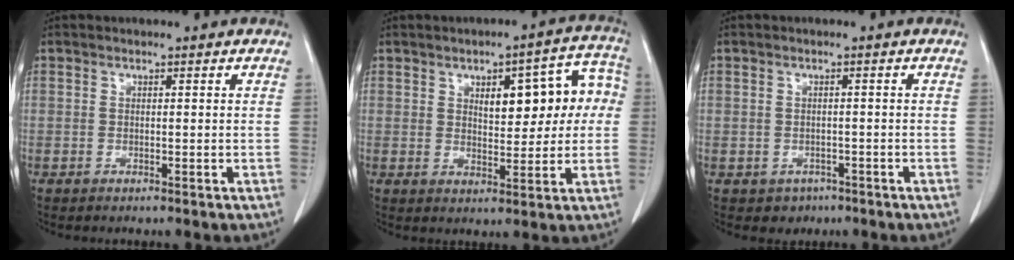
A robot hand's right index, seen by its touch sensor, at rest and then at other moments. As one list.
[{"total": 11.1, "force": [2.1, 4.4, 9.9], "torque": [-0.117, 0.036, 0.032]}, {"total": 2.4, "force": [-1.2, 2.1, 0.2], "torque": [-0.001, 0.008, -0.012]}]